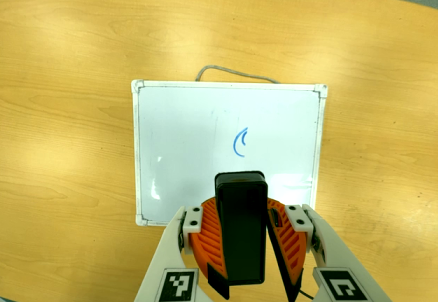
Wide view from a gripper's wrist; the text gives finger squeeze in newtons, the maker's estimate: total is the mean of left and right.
{"total": 9.8, "left": 10.1, "right": 9.5}